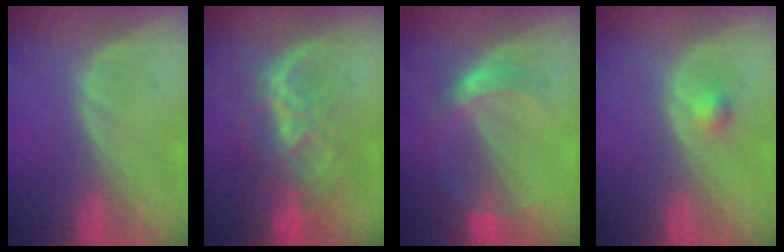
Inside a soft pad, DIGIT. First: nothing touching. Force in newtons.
{"total": 8.8, "press": 7.4, "slide": 4.7}
{"total": 5.2, "press": 4.8, "slide": 1.9}
{"total": 1.8, "press": 1.6, "slide": 0.9}